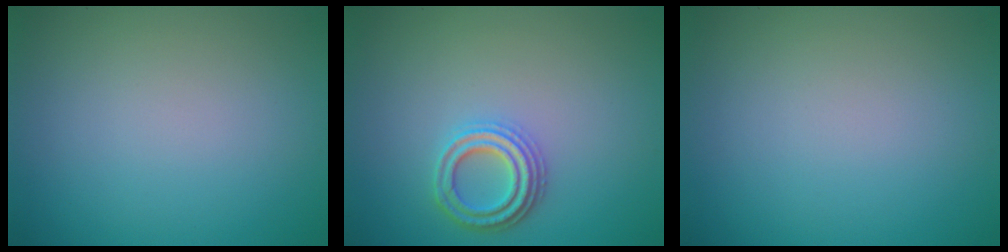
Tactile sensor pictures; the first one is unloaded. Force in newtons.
{"total": 3.0, "press": 2.7, "slide": 1.1}
{"total": 0.0}